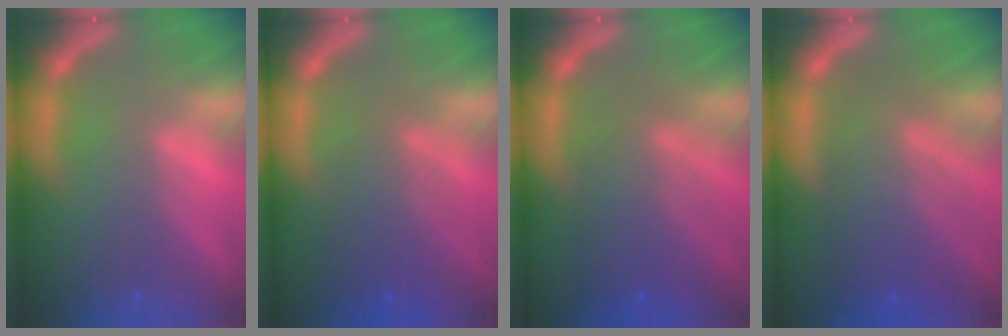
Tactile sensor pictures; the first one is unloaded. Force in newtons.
{"total": 5.1}
{"total": 6.6}
{"total": 8.5}